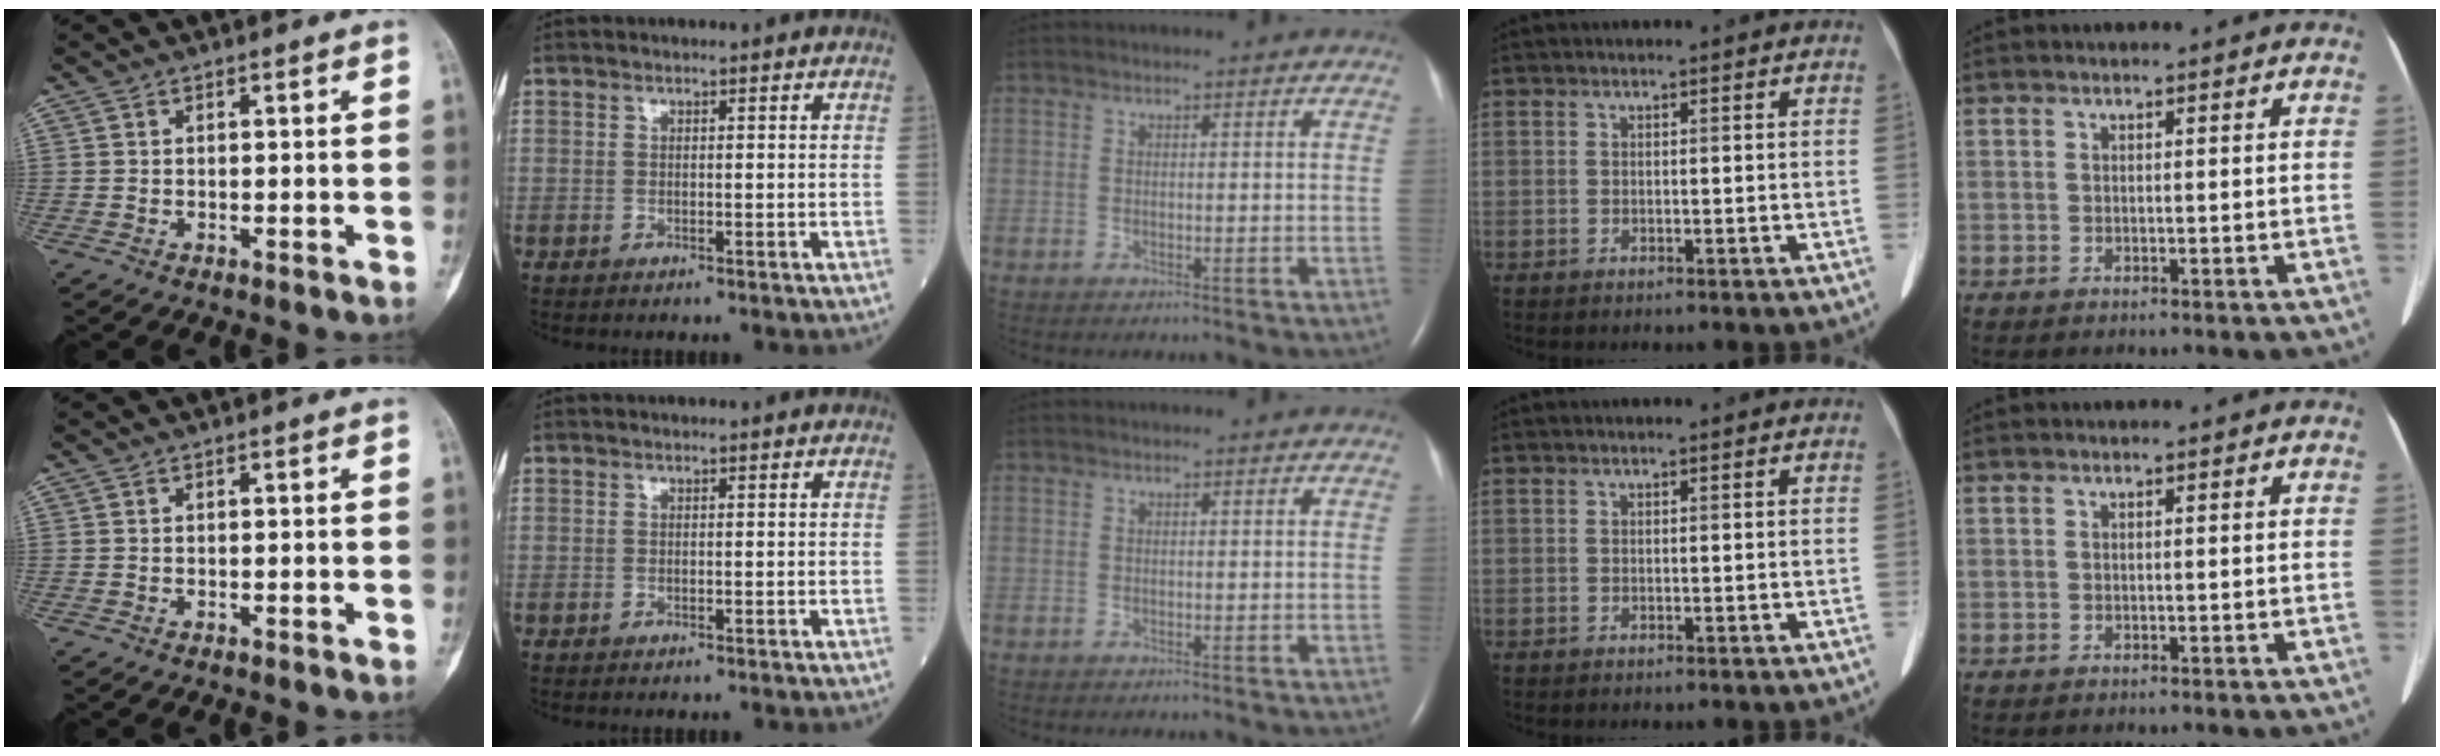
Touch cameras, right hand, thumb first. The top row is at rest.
{}